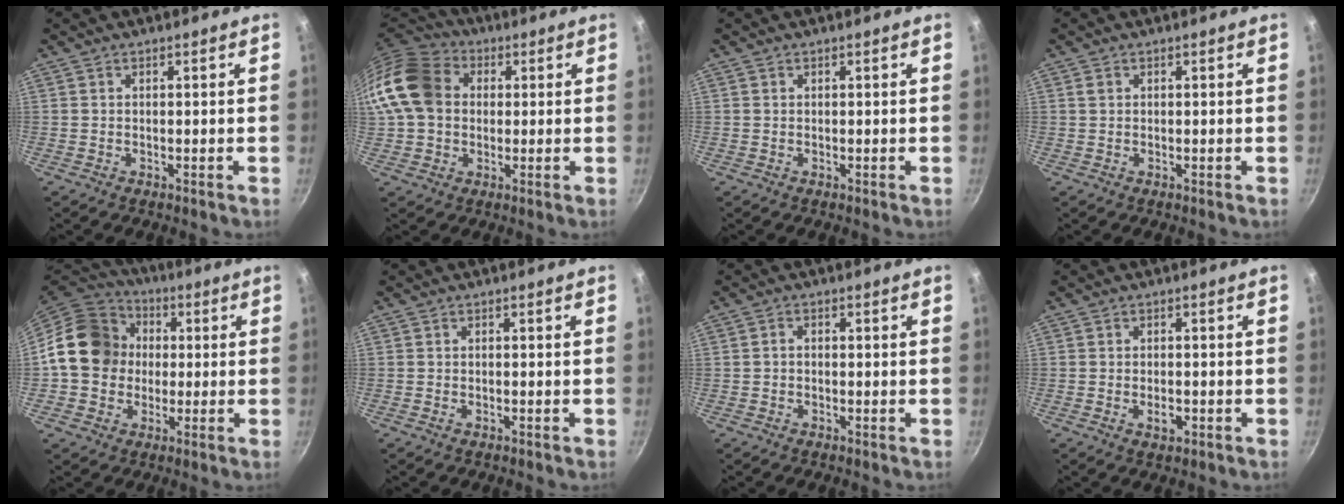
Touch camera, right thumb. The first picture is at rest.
{"total": 15.4, "force": [1.7, 12.4, 9.1], "torque": [-0.162, 0.030, 0.015]}
{"total": 0.0}
{"total": 0.9, "force": [0.3, 0.8, 0.4], "torque": [-0.006, 0.000, 0.005]}
{"total": 15.9, "force": [0.9, 13.8, 7.9], "torque": [-0.109, 0.031, 0.001]}
{"total": 0.6, "force": [-0.3, 0.3, 0.4], "torque": [-0.009, 0.003, -0.010]}
{"total": 1.3, "force": [-0.3, 1.0, 0.8], "torque": [-0.016, 0.009, -0.008]}
{"total": 2.9, "force": [-1.0, 1.7, 2.1], "torque": [-0.031, 0.005, -0.016]}